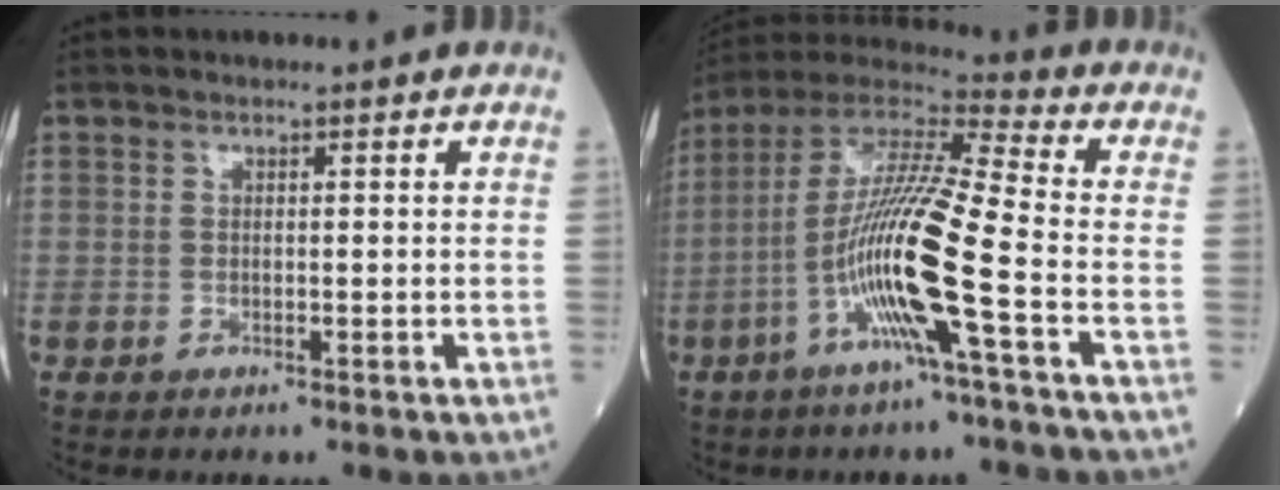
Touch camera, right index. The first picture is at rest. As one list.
[{"total": 16.0, "force": [-5.0, -0.2, 15.2], "torque": [-0.308, 0.000, -0.106]}]